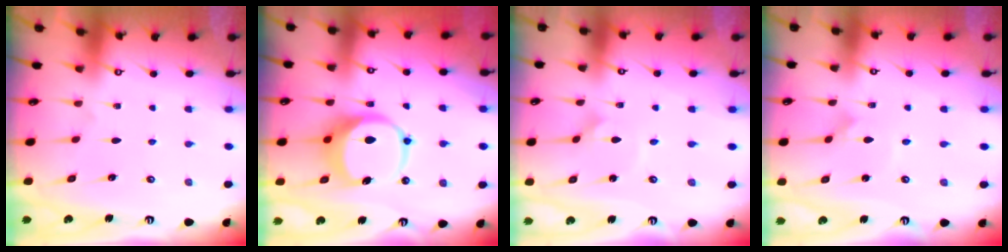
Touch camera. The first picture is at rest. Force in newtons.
{"total": 10.2, "press": 10.1, "slide": 1.5}
{"total": 1.8, "press": 1.8, "slide": 0.1}
{"total": 2.5, "press": 2.5, "slide": 0.1}